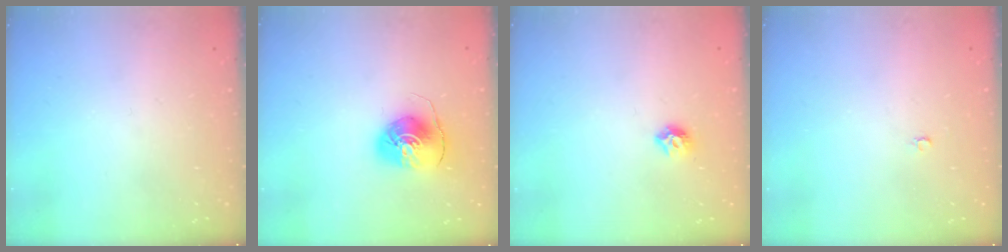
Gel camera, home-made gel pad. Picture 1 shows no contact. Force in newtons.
{"total": 7.7, "press": 7.7, "slide": 0.7}
{"total": 5.8, "press": 5.7, "slide": 0.9}
{"total": 2.0, "press": 2.0, "slide": 0.4}